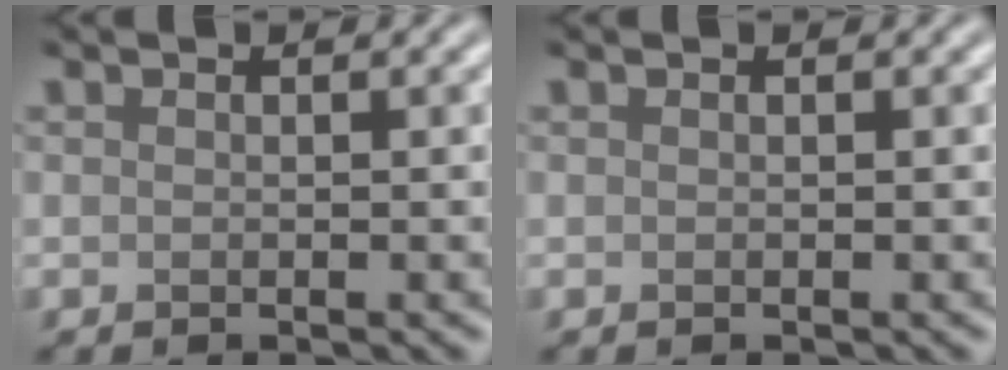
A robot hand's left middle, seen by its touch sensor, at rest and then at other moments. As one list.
[{"total": 0.0}]